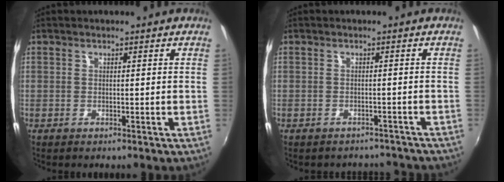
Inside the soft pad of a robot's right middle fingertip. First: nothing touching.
{"total": 6.8, "force": [-6.2, 2.4, 1.3], "torque": [-0.026, 0.002, -0.068]}